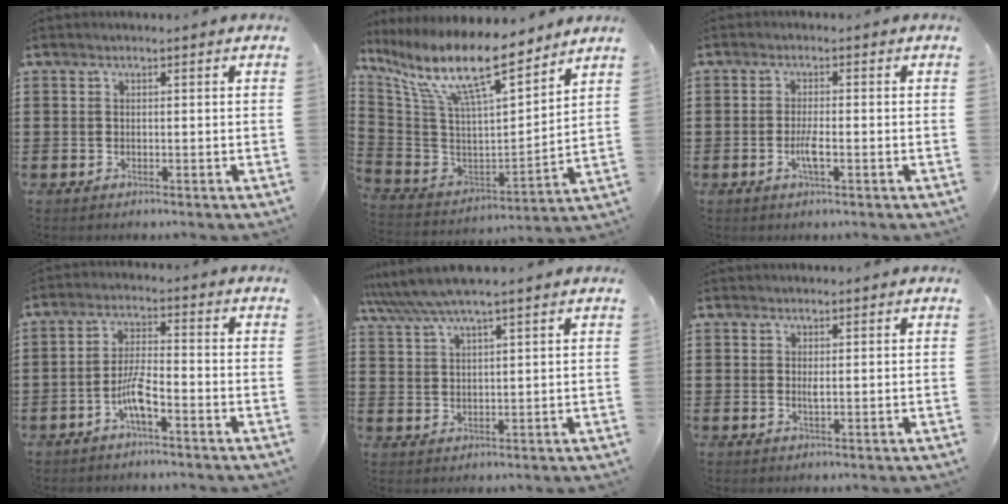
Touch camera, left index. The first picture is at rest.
{"total": 14.1, "force": [9.9, 2.9, 9.6], "torque": [-0.213, -0.062, 0.167]}
{"total": 3.0, "force": [-1.0, 0.5, 2.8], "torque": [-0.064, -0.005, -0.022]}
{"total": 5.4, "force": [-2.9, 1.1, 4.4], "torque": [-0.101, -0.001, -0.059]}
{"total": 5.2, "force": [4.3, 0.2, 3.0], "torque": [-0.069, -0.009, 0.076]}
{"total": 1.0, "force": [0.1, 0.2, 1.0], "torque": [-0.020, -0.001, 0.003]}